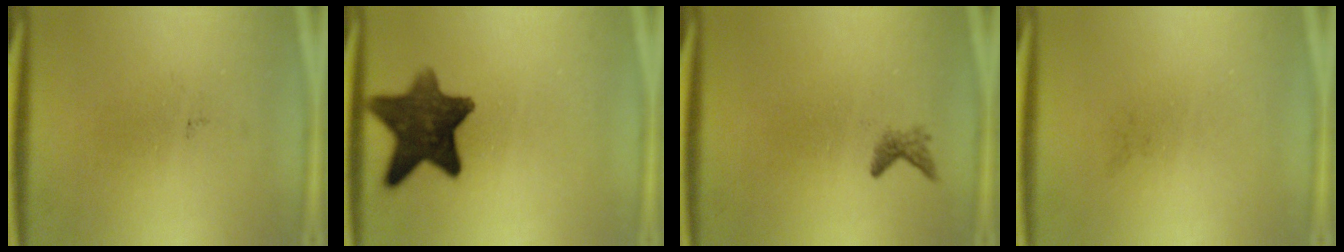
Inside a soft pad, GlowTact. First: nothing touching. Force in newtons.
{"total": 11.4}
{"total": 1.1}
{"total": 0.0}